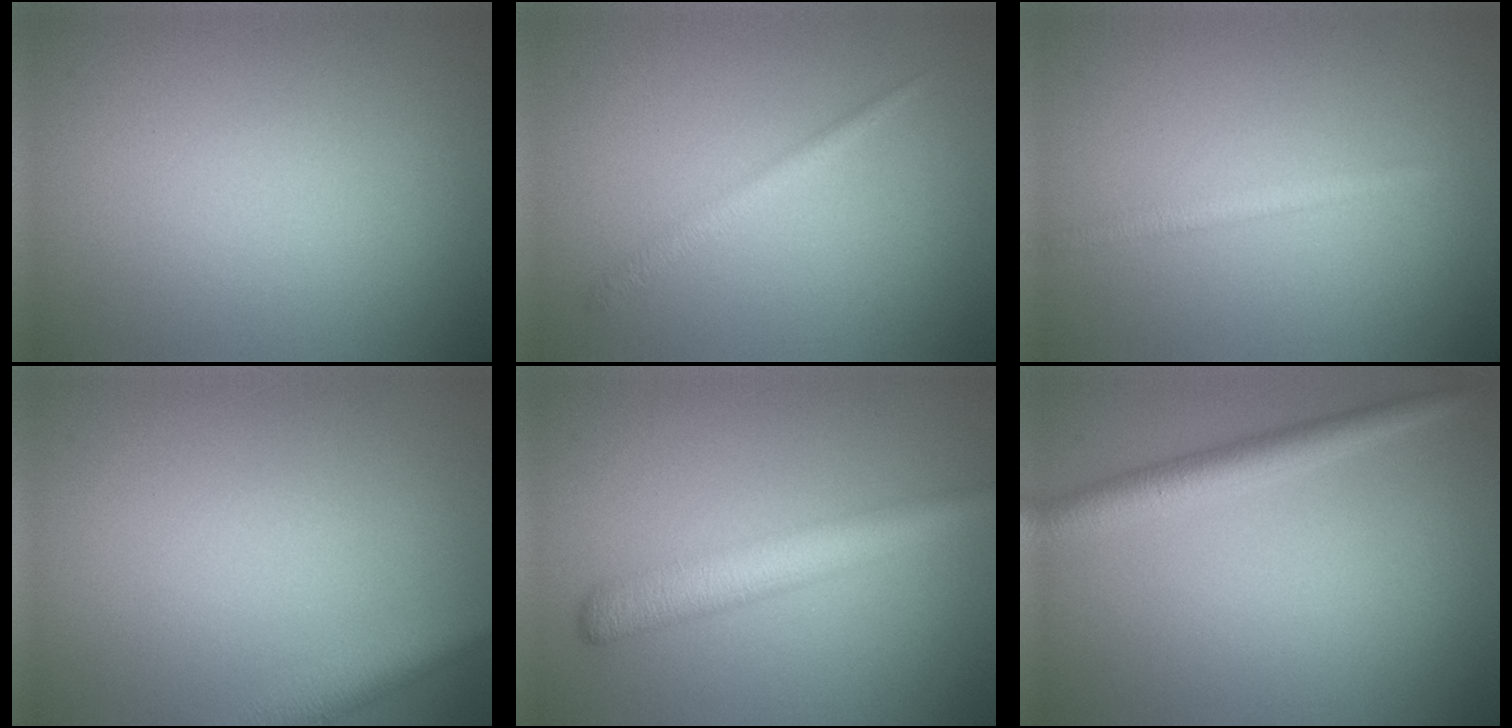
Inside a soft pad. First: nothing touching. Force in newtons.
{"total": 1.4, "press": 1.4, "slide": 0.1}
{"total": 1.6, "press": 1.6, "slide": 0.0}
{"total": 2.9, "press": 2.9, "slide": 0.2}
{"total": 4.5, "press": 4.5, "slide": 0.1}
{"total": 3.0, "press": 3.0, "slide": 0.0}